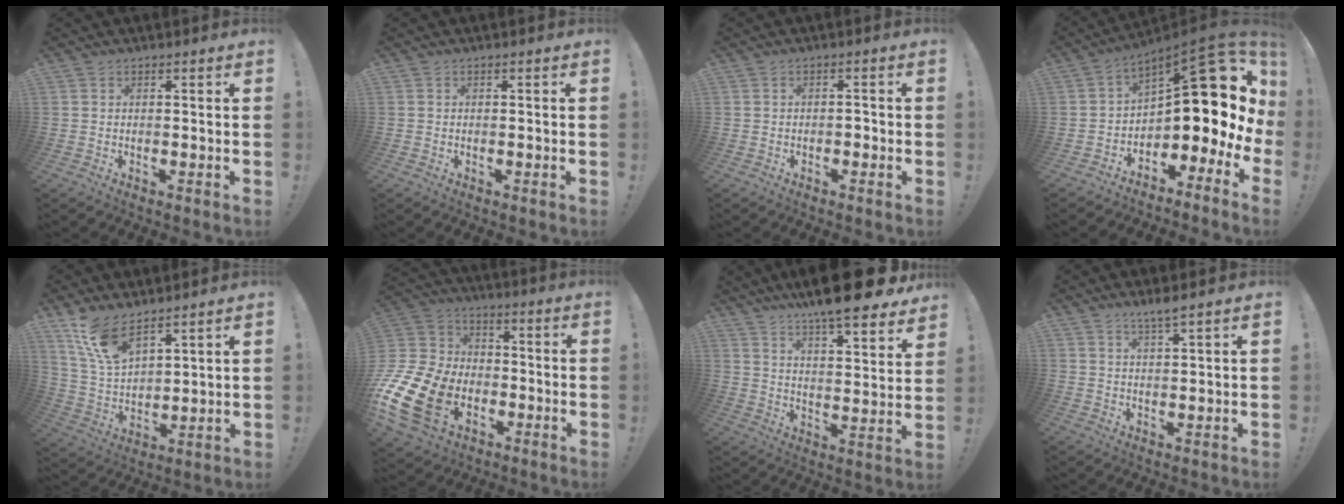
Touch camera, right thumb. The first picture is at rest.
{"total": 0.0}
{"total": 1.5, "force": [-1.0, 0.8, 0.9], "torque": [-0.018, 0.005, -0.017]}
{"total": 15.8, "force": [6.9, 7.3, 12.3], "torque": [-0.154, -0.068, 0.124]}
{"total": 12.2, "force": [9.5, 4.8, 6.1], "torque": [-0.130, -0.052, 0.184]}
{"total": 22.2, "force": [-7.6, 15.9, 13.6], "torque": [-0.267, 0.042, -0.112]}
{"total": 13.0, "force": [10.7, 1.3, 7.3], "torque": [-0.115, -0.086, 0.173]}
{"total": 3.5, "force": [2.6, -0.3, 2.4], "torque": [-0.041, -0.013, 0.041]}